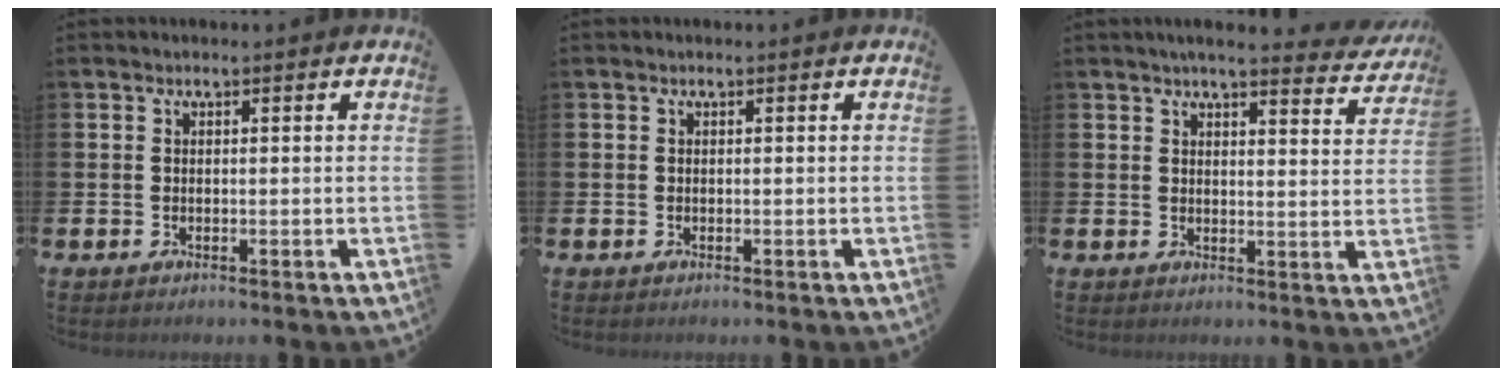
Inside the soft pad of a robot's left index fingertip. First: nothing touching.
{"total": 0.0}
{"total": 4.4, "force": [4.1, 0.1, 1.5], "torque": [-0.030, -0.024, 0.069]}